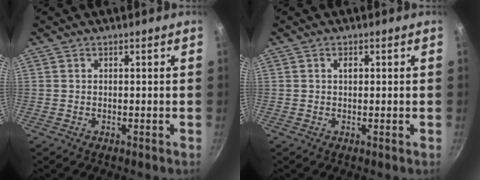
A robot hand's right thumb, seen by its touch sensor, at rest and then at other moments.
{"total": 1.3, "force": [0.3, 0.7, 1.1], "torque": [-0.015, 0.002, 0.002]}